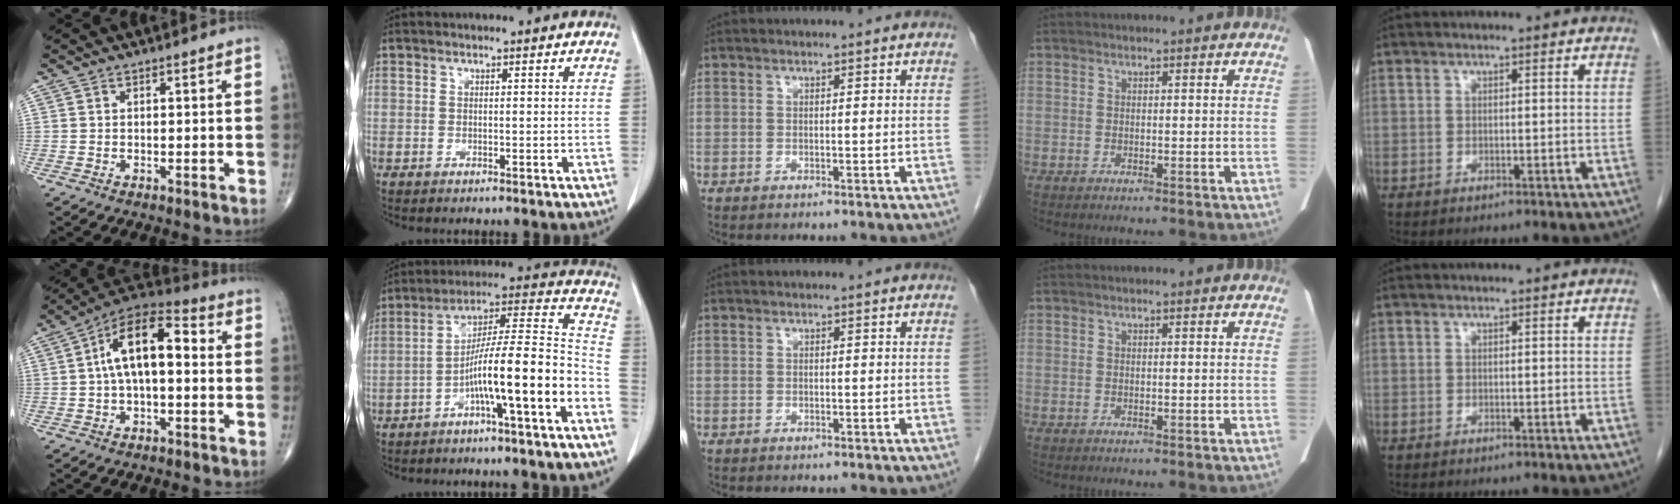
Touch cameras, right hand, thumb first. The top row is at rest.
{"thumb": {"total": 13.3, "force": [0.9, 6.3, 11.7], "torque": [-0.191, 0.044, 0.002]}, "index": {"total": 13.9, "force": [-6.1, 0.3, 12.4], "torque": [-0.199, 0.025, -0.103]}}